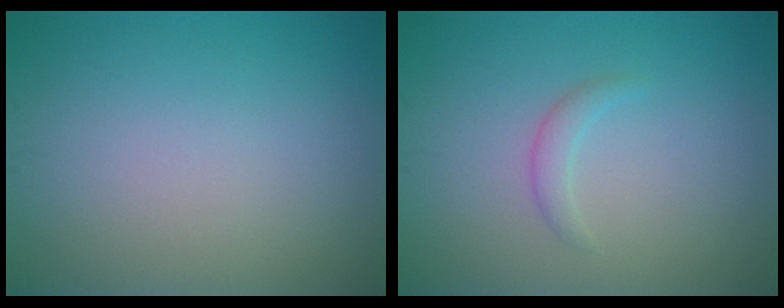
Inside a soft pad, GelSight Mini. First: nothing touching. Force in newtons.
{"total": 1.2, "press": 1.2, "slide": 0.1}